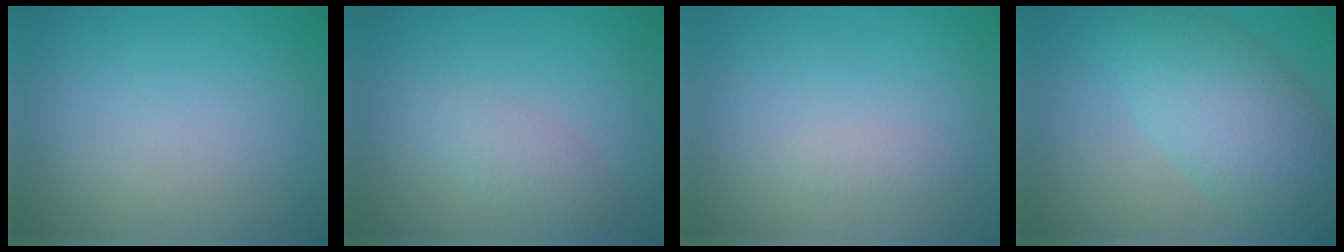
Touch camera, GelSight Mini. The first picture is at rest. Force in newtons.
{"total": 2.2, "press": 2.2, "slide": 0.1}
{"total": 0.7, "press": 0.7, "slide": 0.0}
{"total": 7.1, "press": 7.1, "slide": 0.2}